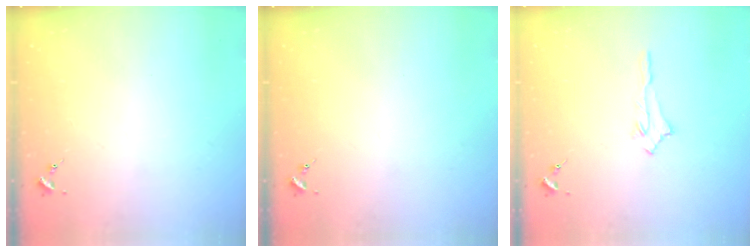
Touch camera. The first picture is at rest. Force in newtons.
{"total": 0.0}
{"total": 4.3, "press": 4.2, "slide": 0.5}